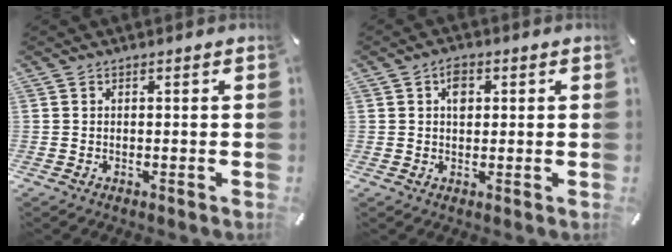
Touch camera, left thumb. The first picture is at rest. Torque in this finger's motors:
{"motor_torque": [0.62, 0.83, 0.27, -0.27, 0.19]}